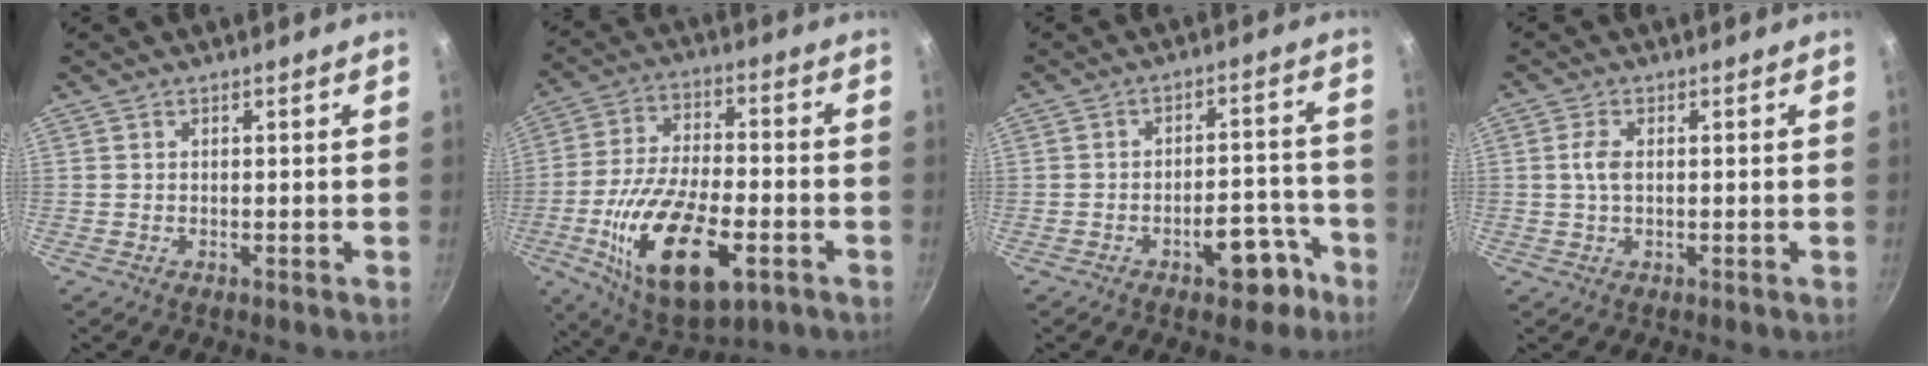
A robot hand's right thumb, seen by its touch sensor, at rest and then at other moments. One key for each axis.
{"total": 20.9, "fx": -7.0, "fy": 9.7, "fz": 17.1, "tx": -0.302, "ty": 0.015, "tz": -0.116}
{"total": 8.6, "fx": -4.9, "fy": 4.2, "fz": 5.7, "tx": -0.046, "ty": 0.050, "tz": -0.054}
{"total": 2.8, "fx": 0.2, "fy": 1.5, "fz": 2.4, "tx": -0.055, "ty": 0.004, "tz": 0.002}